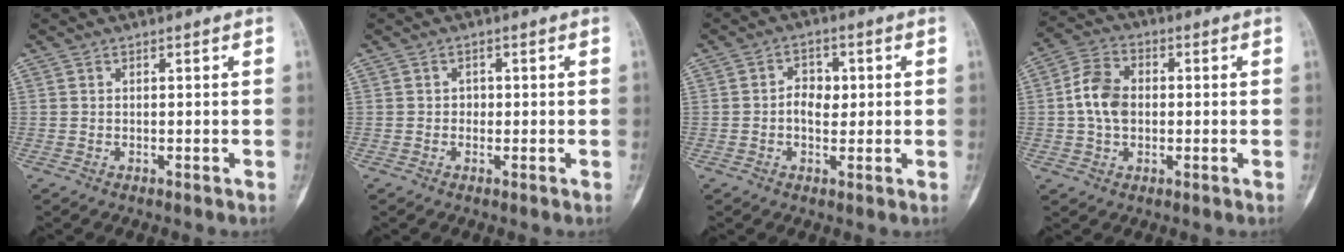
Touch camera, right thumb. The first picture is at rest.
{"total": 1.2, "force": [-0.1, 1.1, 0.4], "torque": [0.006, 0.005, -0.006]}
{"total": 4.9, "force": [0.2, 3.5, 3.4], "torque": [-0.036, 0.007, -0.003]}
{"total": 8.5, "force": [0.0, 6.1, 5.8], "torque": [-0.100, 0.017, -0.007]}